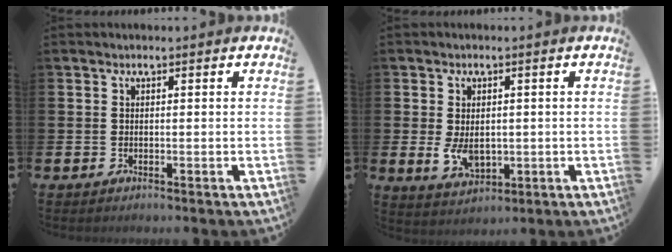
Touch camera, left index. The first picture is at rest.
{"total": 4.0, "force": [-0.1, 2.6, 3.1], "torque": [-0.044, 0.000, -0.004]}